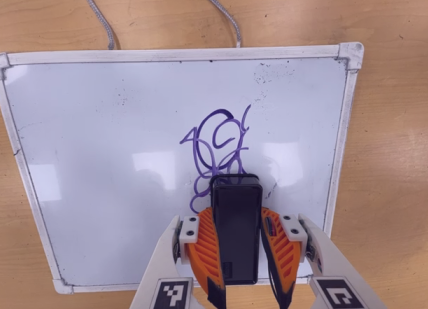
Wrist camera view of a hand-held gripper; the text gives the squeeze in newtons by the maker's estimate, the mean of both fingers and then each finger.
{"total": 8.4, "left": 6.4, "right": 10.4}